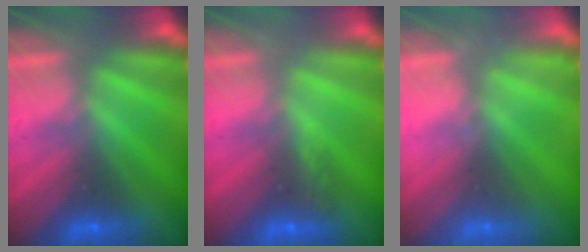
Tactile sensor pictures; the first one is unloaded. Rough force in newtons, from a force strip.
{"total": 2.8}
{"total": 2.3}